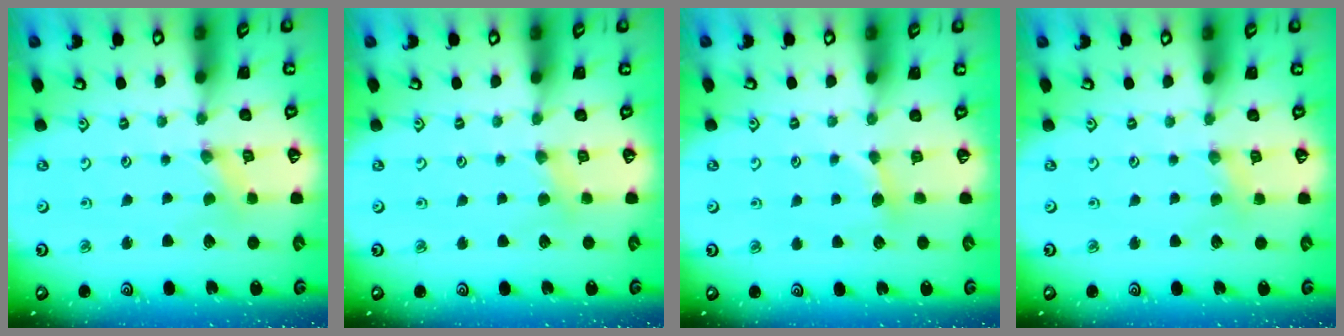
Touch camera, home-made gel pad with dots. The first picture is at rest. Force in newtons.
{"total": 2.3, "press": 2.2, "slide": 0.4}
{"total": 3.6, "press": 3.6, "slide": 0.6}
{"total": 2.8, "press": 2.7, "slide": 0.5}